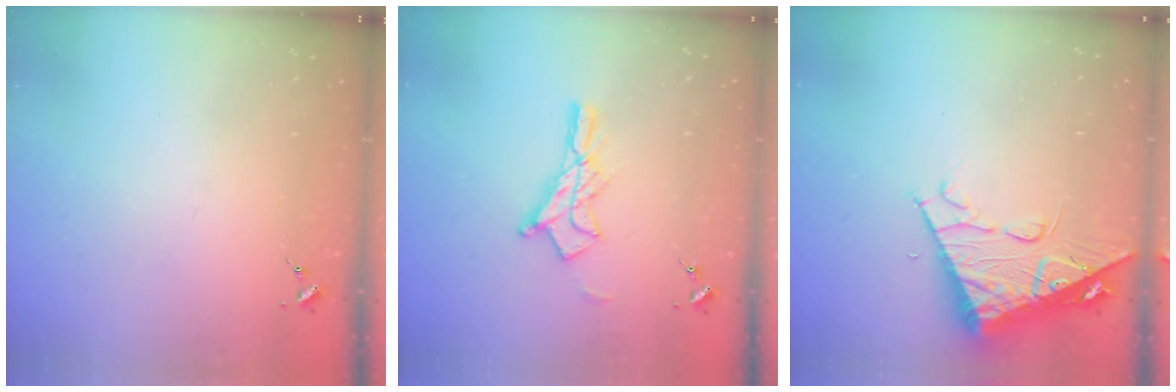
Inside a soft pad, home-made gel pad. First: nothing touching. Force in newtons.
{"total": 11.3, "press": 11.3, "slide": 0.8}
{"total": 12.6, "press": 12.5, "slide": 1.4}